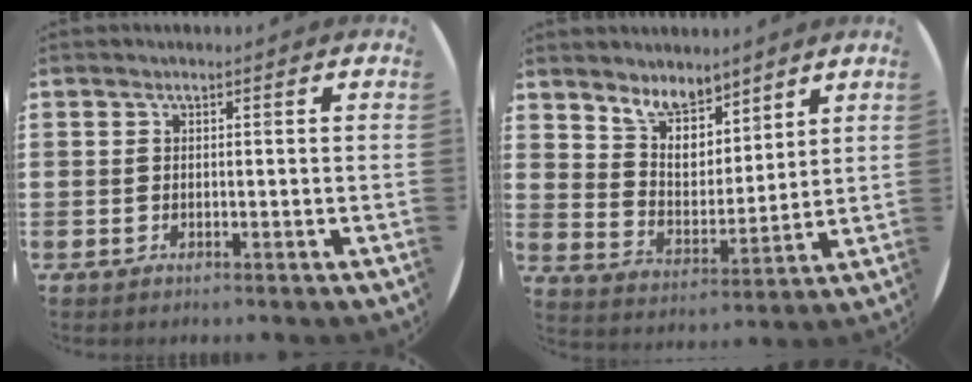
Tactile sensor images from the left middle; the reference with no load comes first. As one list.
[{"total": 7.5, "force": [6.5, 3.3, 2.0], "torque": [-0.065, -0.022, 0.123]}]